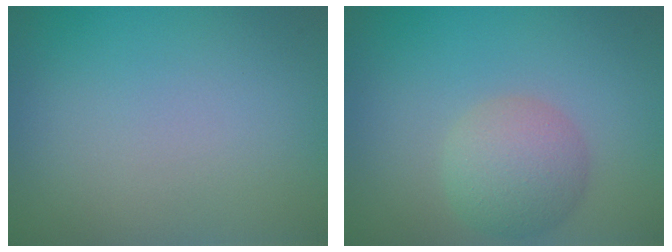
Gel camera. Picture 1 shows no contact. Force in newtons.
{"total": 3.7, "press": 3.7, "slide": 0.2}